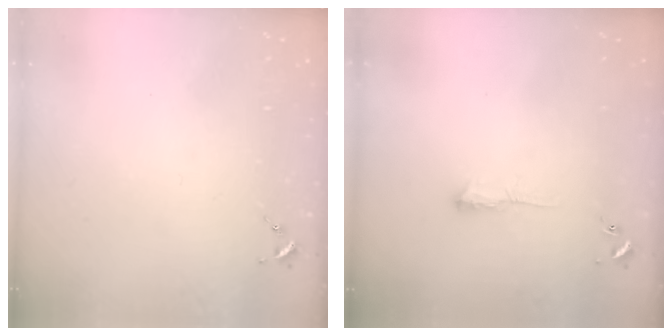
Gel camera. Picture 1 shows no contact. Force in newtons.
{"total": 3.5, "press": 3.5, "slide": 0.5}